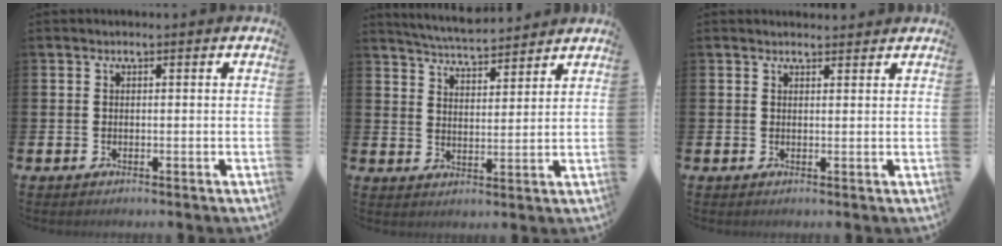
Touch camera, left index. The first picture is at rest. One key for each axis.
{"total": 5.4, "fx": 5.3, "fy": 0.4, "fz": 0.6, "tx": -0.034, "ty": -0.029, "tz": 0.096}
{"total": 1.4, "fx": 1.3, "fy": 0.3, "fz": 0.0, "tx": 0.007, "ty": -0.004, "tz": 0.023}